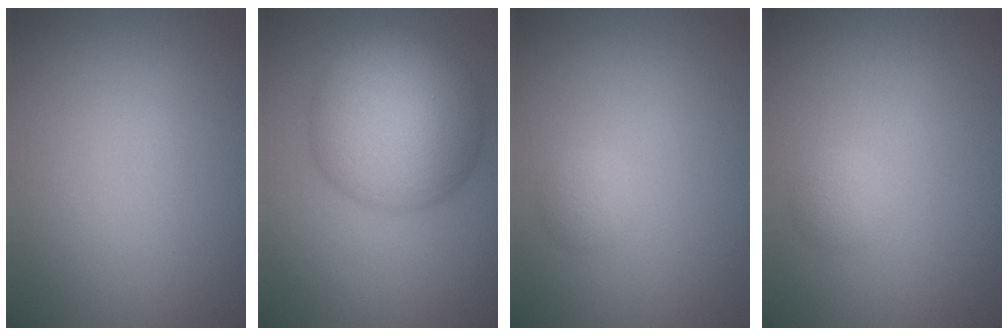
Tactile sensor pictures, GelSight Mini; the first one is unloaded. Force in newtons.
{"total": 10.4, "press": 10.4, "slide": 0.2}
{"total": 1.2, "press": 1.2, "slide": 0.1}
{"total": 1.2, "press": 1.2, "slide": 0.1}